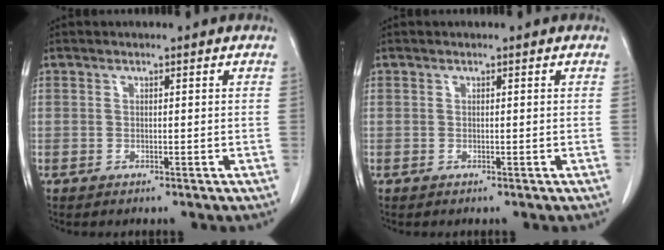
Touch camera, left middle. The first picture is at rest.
{"total": 0.0}